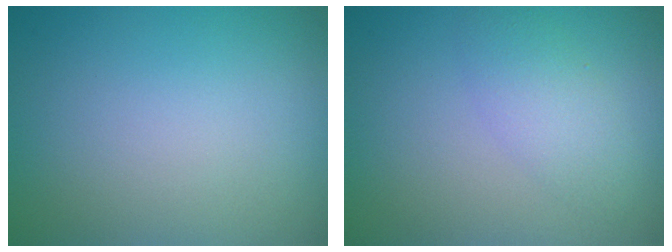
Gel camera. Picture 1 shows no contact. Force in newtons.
{"total": 2.5, "press": 2.5, "slide": 0.1}